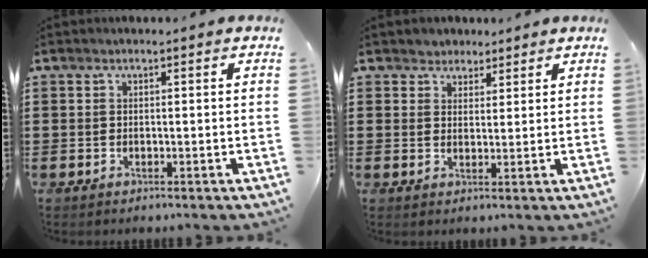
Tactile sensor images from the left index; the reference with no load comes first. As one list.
[{"total": 2.5, "force": [1.9, 1.6, -0.3], "torque": [-0.006, 0.012, 0.035]}]